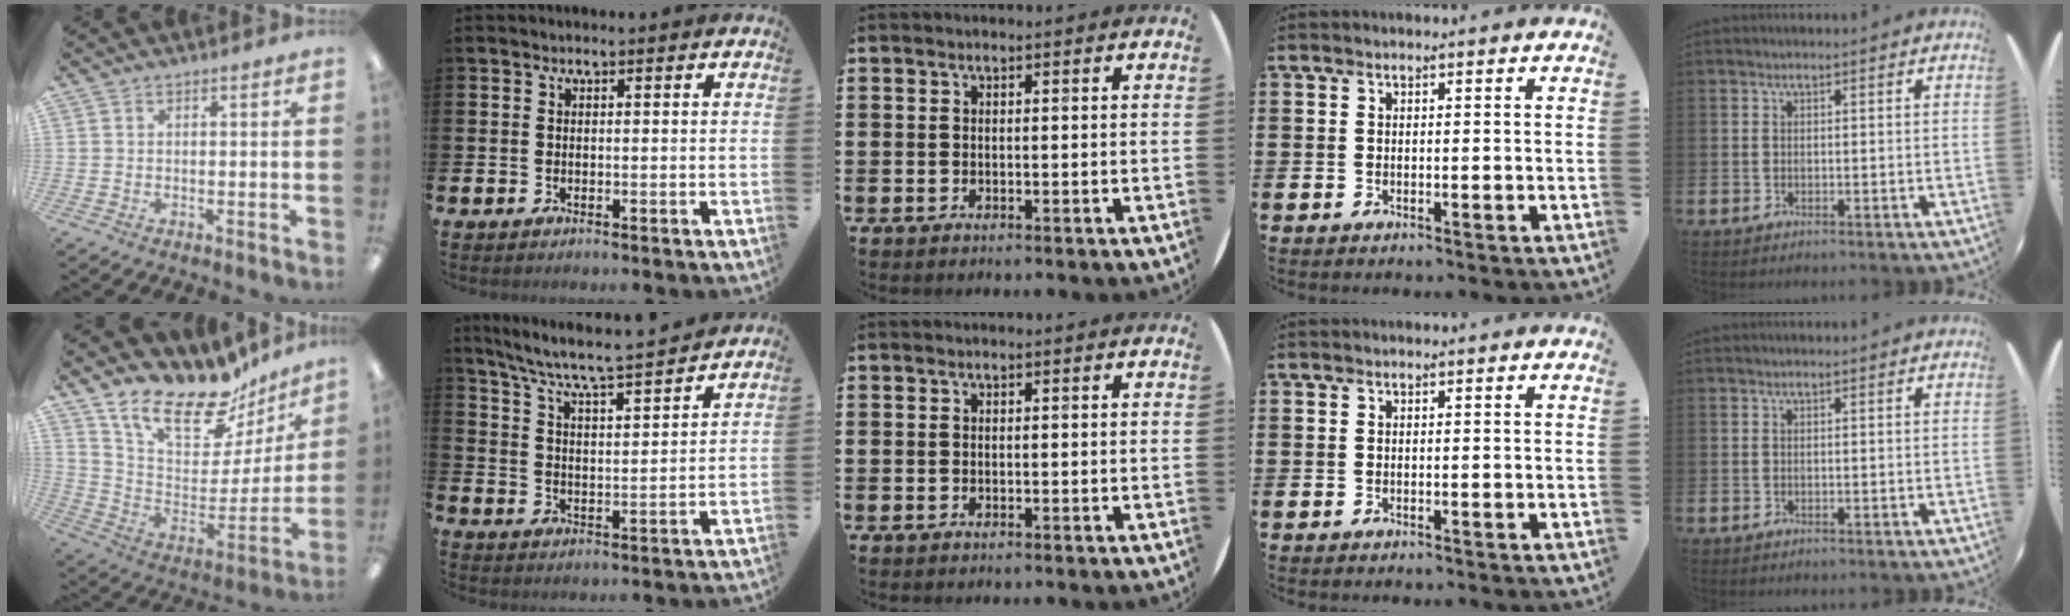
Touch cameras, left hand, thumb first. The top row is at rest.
{"thumb": {"total": 21.0, "force": [16.5, 8.0, 10.2], "torque": [-0.166, -0.126, 0.285]}, "index": {"total": 7.0, "force": [6.5, 0.0, 2.4], "torque": [-0.078, -0.053, 0.109]}}